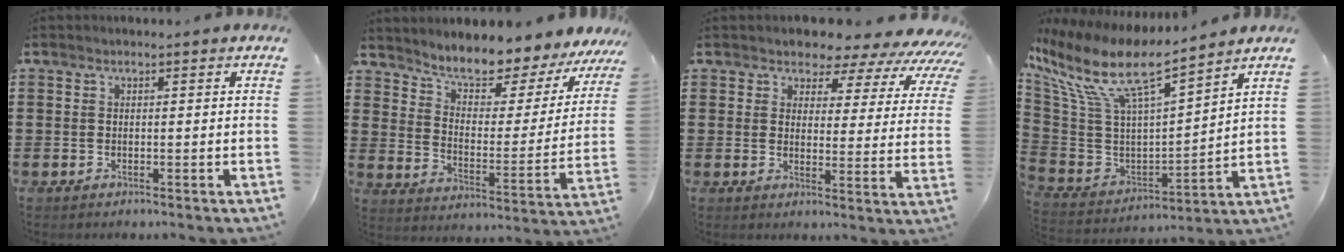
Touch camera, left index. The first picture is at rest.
{"total": 6.0, "force": [5.6, 1.1, 1.8], "torque": [-0.050, -0.052, 0.088]}
{"total": 4.8, "force": [4.2, 2.1, 1.2], "torque": [-0.043, -0.026, 0.067]}
{"total": 12.2, "force": [7.6, 3.2, 9.0], "torque": [-0.200, -0.043, 0.127]}